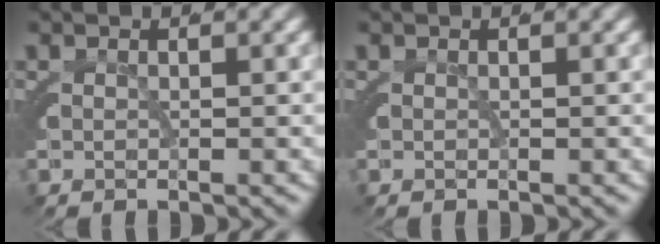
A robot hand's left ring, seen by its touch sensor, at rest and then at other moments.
{"total": 0.0}